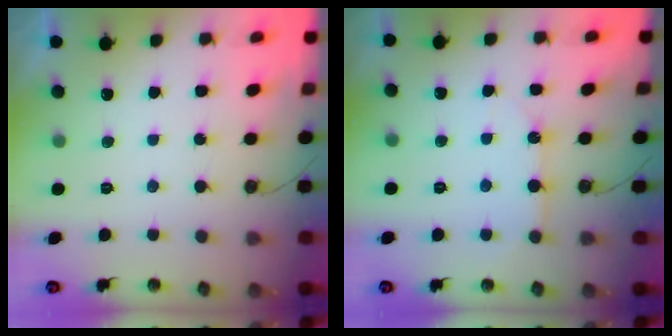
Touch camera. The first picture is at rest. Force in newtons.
{"total": 8.0, "press": 8.0, "slide": 0.7}